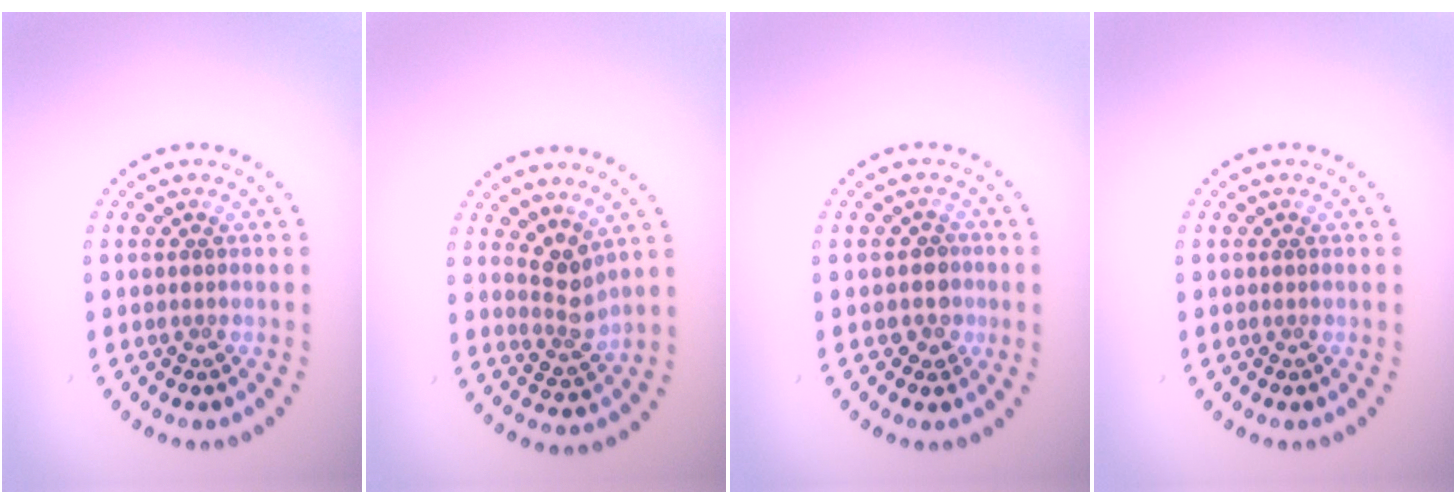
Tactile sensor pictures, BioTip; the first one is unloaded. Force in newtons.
{"total": 2.5, "press": 1.9, "slide": 1.7}
{"total": 1.8, "press": 1.6, "slide": 0.9}
{"total": 0.0}